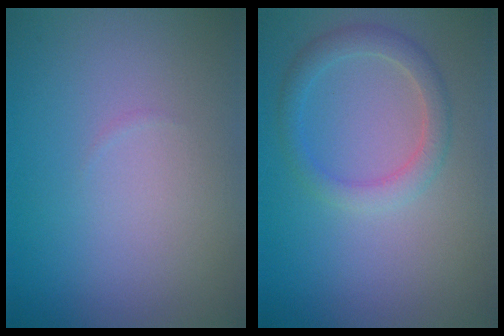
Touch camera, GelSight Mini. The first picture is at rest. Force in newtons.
{"total": 2.5, "press": 2.5, "slide": 0.1}